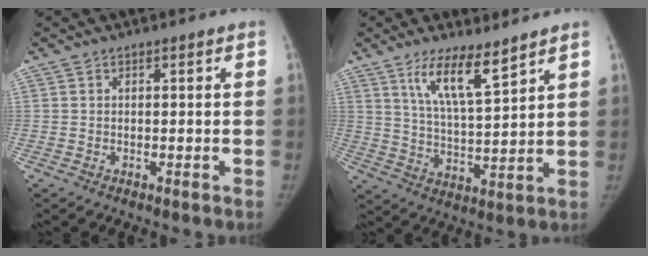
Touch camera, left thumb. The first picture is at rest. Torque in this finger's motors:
{"motor_torque": [0.47, -0.10, 1.45, -0.75, 0.00]}